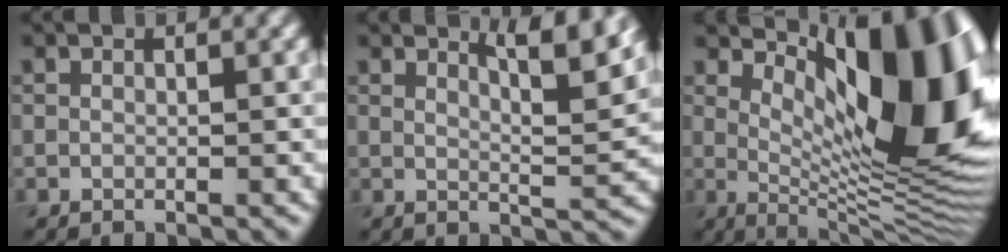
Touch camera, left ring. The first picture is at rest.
{"total": 5.1, "force": [3.3, 1.1, 3.7], "torque": [-0.049, 0.002, 0.048]}
{"total": 14.2, "force": [4.5, 5.1, 12.4], "torque": [-0.162, 0.002, 0.074]}